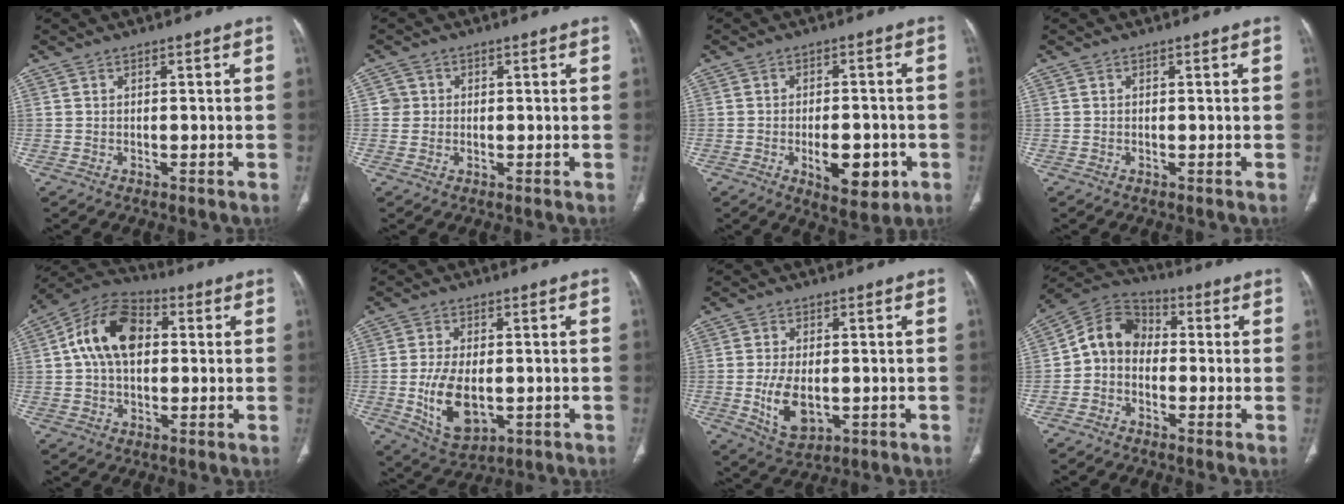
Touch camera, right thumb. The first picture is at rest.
{"total": 2.2, "force": [0.3, 2.2, 0.1], "torque": [0.014, 0.005, 0.002]}
{"total": 9.5, "force": [-3.1, 4.8, 7.5], "torque": [-0.090, 0.007, -0.032]}
{"total": 0.0}
{"total": 14.0, "force": [2.3, 9.1, 10.4], "torque": [-0.174, 0.024, 0.029]}
{"total": 10.5, "force": [-1.5, 5.9, 8.5], "torque": [-0.152, -0.009, -0.013]}
{"total": 8.0, "force": [-1.2, 4.6, 6.5], "torque": [-0.117, -0.009, -0.010]}
{"total": 8.9, "force": [-0.9, 7.3, 5.0], "torque": [-0.074, 0.036, -0.037]}